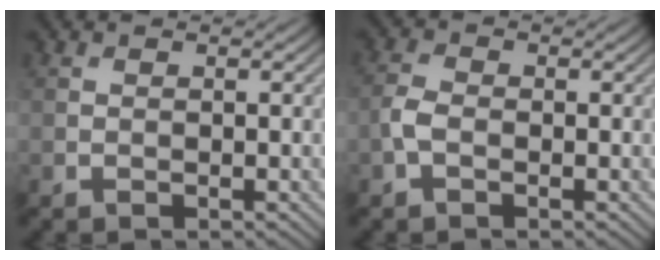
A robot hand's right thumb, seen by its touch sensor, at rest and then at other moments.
{"total": 2.4, "force": [-0.9, 1.4, 1.7], "torque": [-0.042, 0.005, -0.025]}